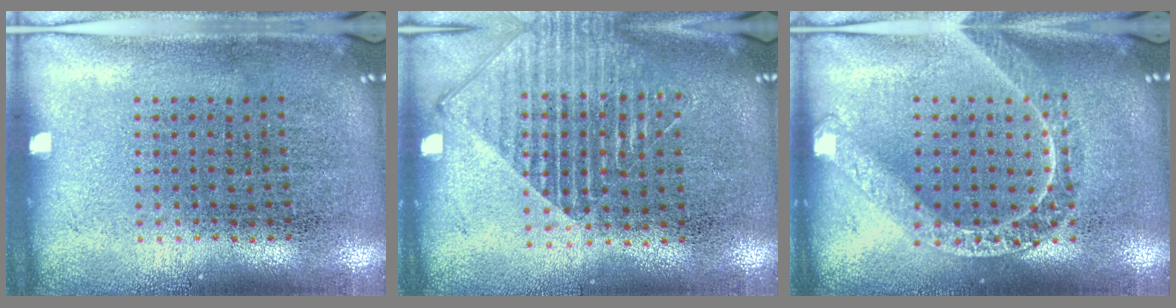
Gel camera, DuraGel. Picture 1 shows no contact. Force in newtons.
{"total": 1.5, "press": 1.4, "slide": 0.7}
{"total": 1.5, "press": 1.5, "slide": 0.2}